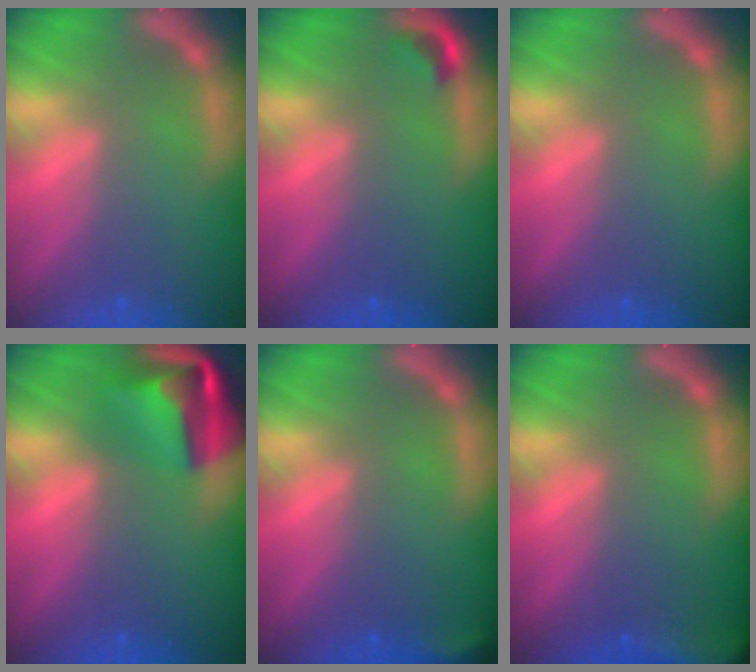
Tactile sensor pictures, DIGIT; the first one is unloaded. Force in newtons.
{"total": 1.4}
{"total": 0.0}
{"total": 7.9}
{"total": 1.9}
{"total": 8.0}